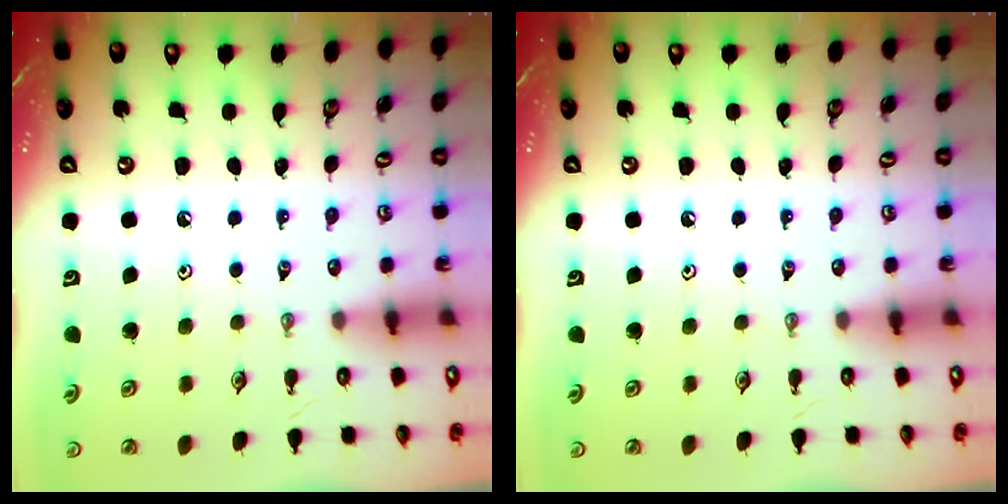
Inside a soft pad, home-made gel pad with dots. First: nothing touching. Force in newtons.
{"total": 0.0}